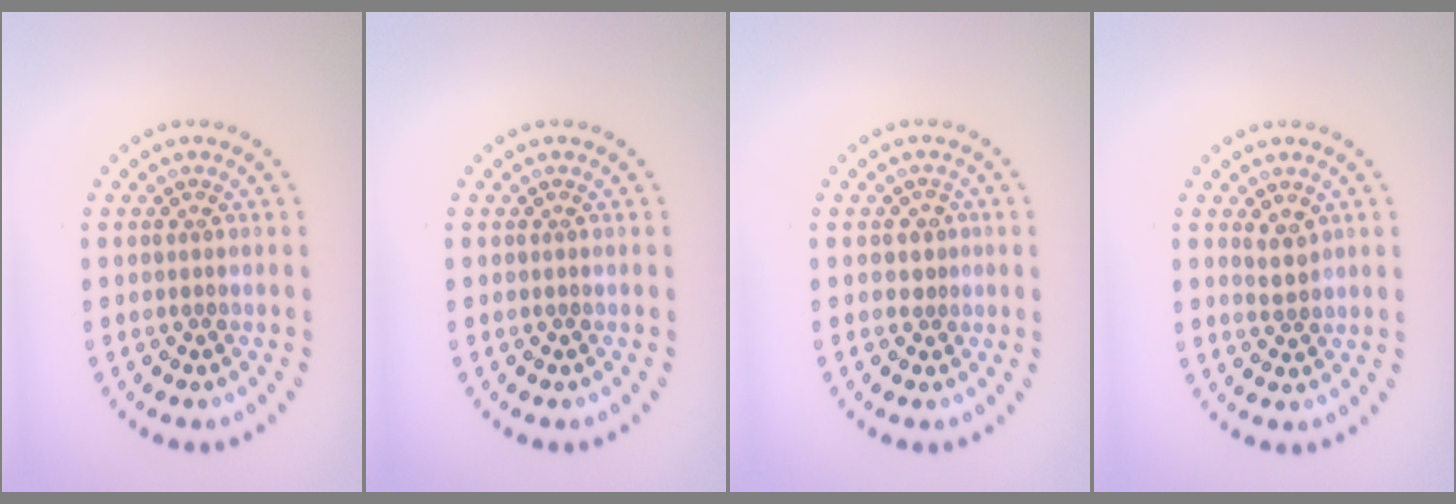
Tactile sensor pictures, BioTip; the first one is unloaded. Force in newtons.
{"total": 0.0}
{"total": 1.6, "press": 1.2, "slide": 1.0}
{"total": 1.6, "press": 1.4, "slide": 0.9}